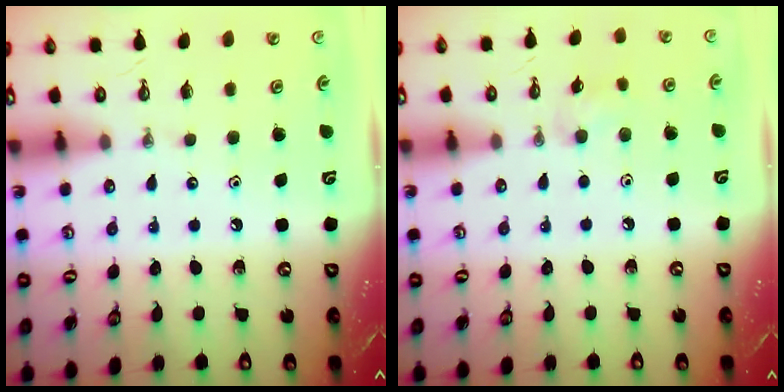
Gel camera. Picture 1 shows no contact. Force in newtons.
{"total": 8.1, "press": 7.2, "slide": 3.7}